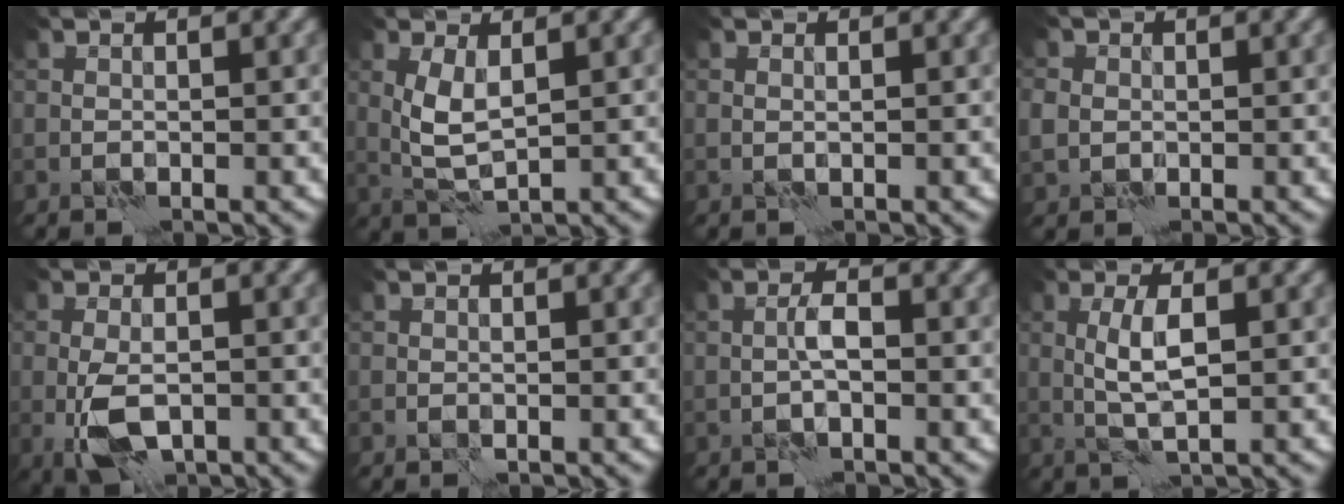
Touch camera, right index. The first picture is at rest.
{"total": 3.1, "force": [0.7, 1.3, 2.8], "torque": [-0.065, 0.002, 0.019]}
{"total": 0.0}
{"total": 2.1, "force": [0.2, 2.0, 0.7], "torque": [-0.019, 0.005, 0.003]}
{"total": 4.2, "force": [-1.4, 2.1, 3.4], "torque": [-0.072, -0.009, -0.023]}
{"total": 0.0}
{"total": 1.7, "force": [-0.5, 0.4, 1.5], "torque": [-0.029, 0.010, -0.010]}
{"total": 3.0, "force": [0.2, 0.8, 2.9], "torque": [-0.063, 0.008, 0.006]}